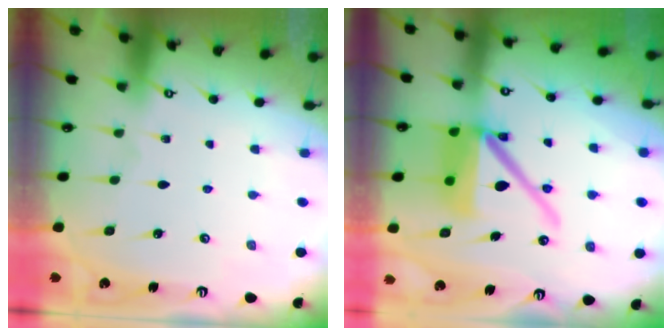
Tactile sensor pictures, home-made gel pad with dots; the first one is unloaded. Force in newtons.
{"total": 16.3, "press": 16.2, "slide": 2.1}